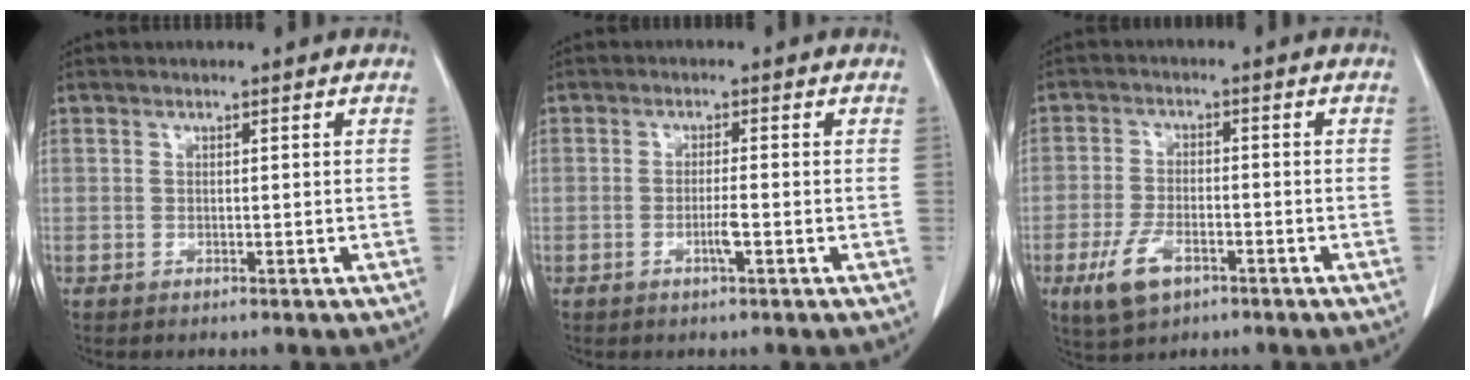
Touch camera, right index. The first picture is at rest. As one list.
[{"total": 2.3, "force": [-0.9, -0.1, 2.1], "torque": [-0.040, -0.002, -0.017]}, {"total": 6.5, "force": [-3.5, 3.0, 4.6], "torque": [-0.097, -0.007, -0.060]}]